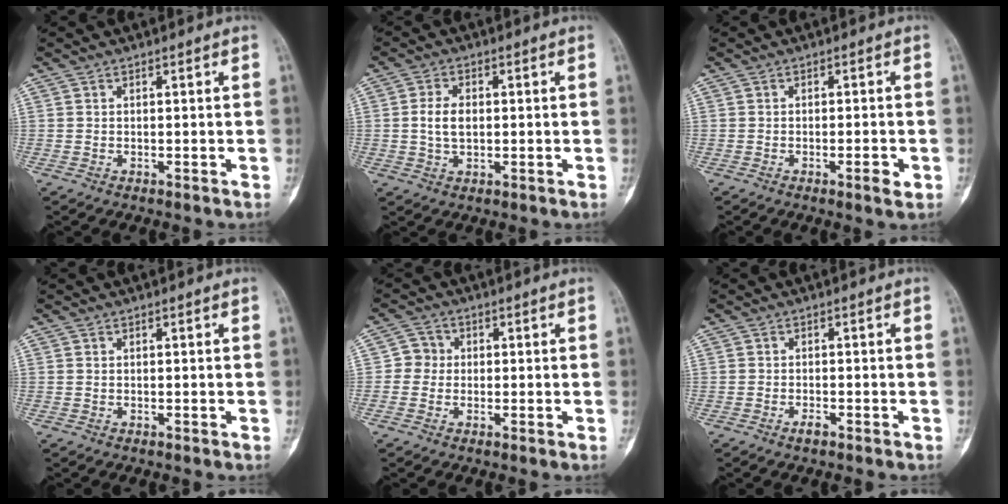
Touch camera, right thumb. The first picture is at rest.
{"total": 4.8, "force": [0.2, 2.9, 3.8], "torque": [-0.070, 0.004, 0.003]}
{"total": 2.8, "force": [-1.2, 0.7, 2.5], "torque": [-0.035, 0.002, -0.017]}
{"total": 0.0}
{"total": 3.3, "force": [-0.2, 3.2, 0.9], "torque": [0.007, 0.010, -0.013]}
{"total": 1.3, "force": [-0.9, 0.5, 0.7], "torque": [-0.011, 0.004, -0.018]}